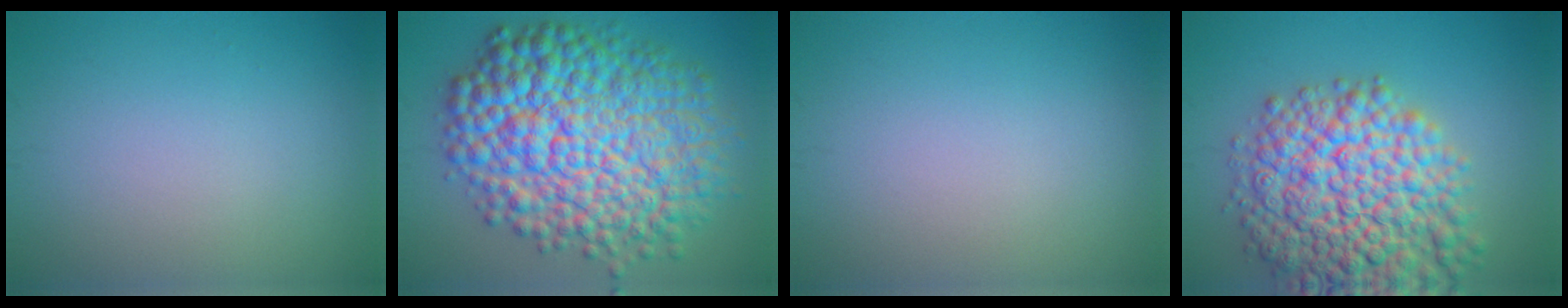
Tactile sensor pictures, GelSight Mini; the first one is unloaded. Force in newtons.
{"total": 14.3, "press": 14.3, "slide": 0.1}
{"total": 0.0}
{"total": 11.9, "press": 11.9, "slide": 0.5}